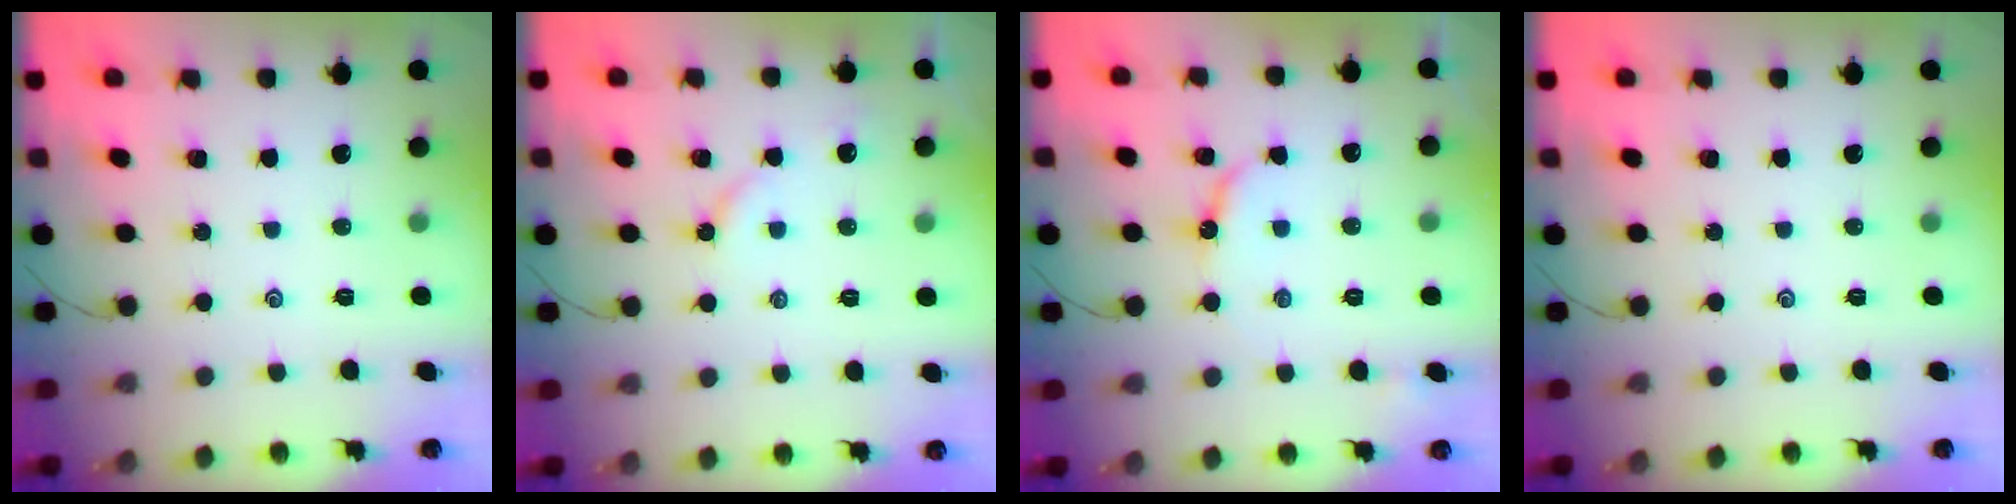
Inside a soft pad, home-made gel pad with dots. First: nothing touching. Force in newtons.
{"total": 5.0, "press": 4.9, "slide": 0.6}
{"total": 5.7, "press": 5.7, "slide": 0.6}
{"total": 0.0}